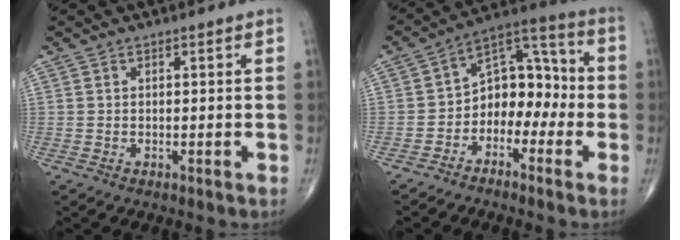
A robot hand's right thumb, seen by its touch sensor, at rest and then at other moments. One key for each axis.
{"total": 11.0, "fx": -2.8, "fy": 7.6, "fz": 7.3, "tx": -0.072, "ty": 0.058, "tz": -0.061}